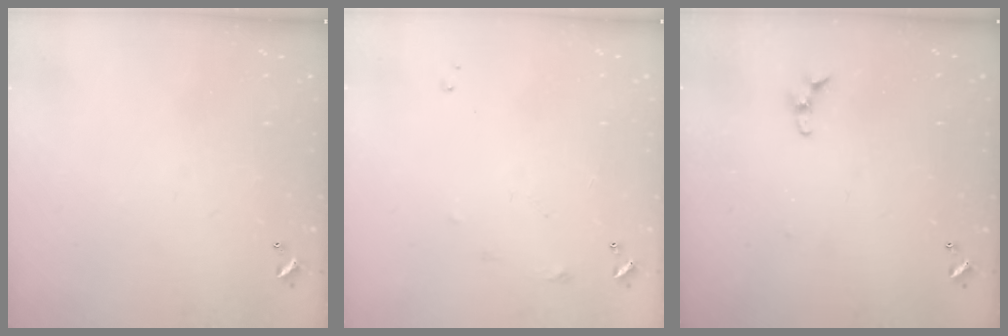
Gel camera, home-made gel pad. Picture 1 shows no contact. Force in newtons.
{"total": 5.9, "press": 5.9, "slide": 0.8}
{"total": 4.9, "press": 4.8, "slide": 0.2}